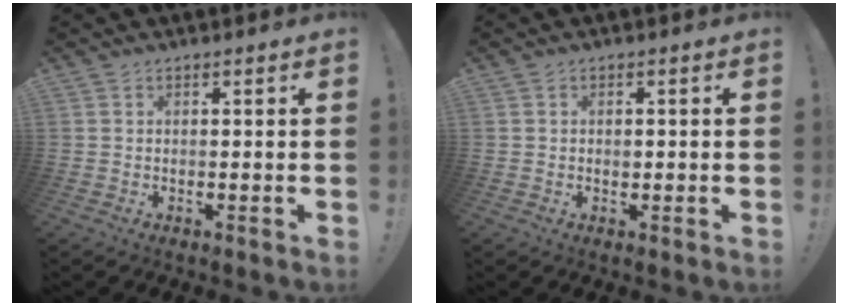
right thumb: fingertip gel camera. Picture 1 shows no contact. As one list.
[{"total": 1.1, "force": [-0.3, 0.8, 0.6], "torque": [-0.004, 0.001, -0.007]}]